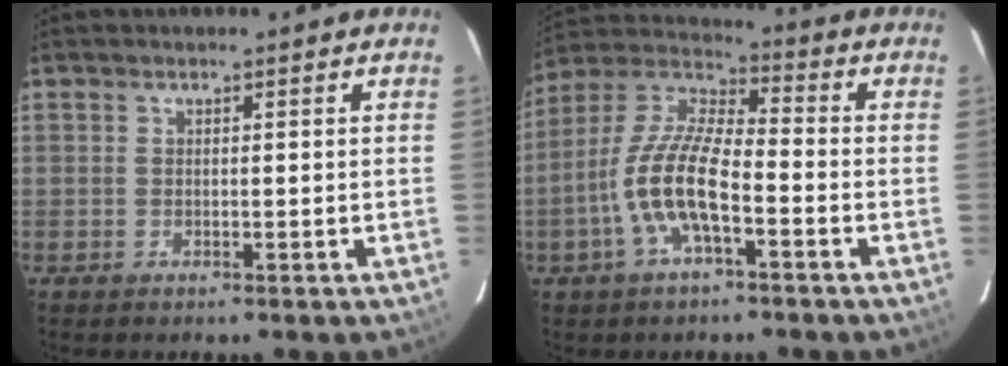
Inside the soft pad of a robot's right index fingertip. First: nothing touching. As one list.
[{"total": 12.7, "force": [-4.6, 3.9, 11.1], "torque": [-0.234, 0.003, -0.093]}]